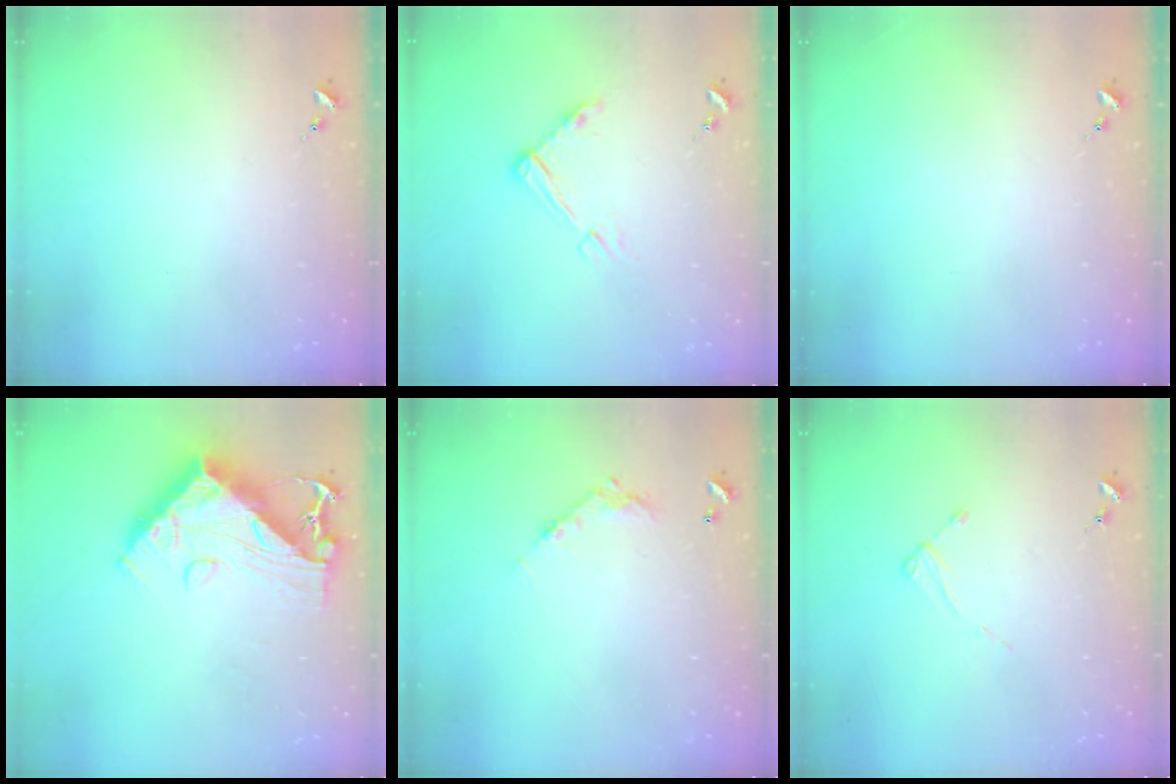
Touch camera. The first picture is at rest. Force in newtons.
{"total": 9.1, "press": 9.1, "slide": 0.8}
{"total": 0.0}
{"total": 14.5, "press": 14.4, "slide": 1.6}
{"total": 8.4, "press": 8.4, "slide": 0.4}
{"total": 2.4, "press": 2.4, "slide": 0.3}